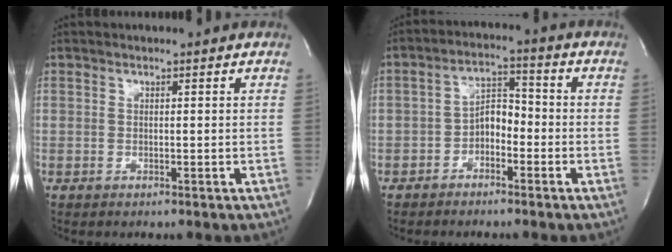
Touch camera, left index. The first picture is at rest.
{"total": 4.8, "force": [-2.2, 2.6, 3.4], "torque": [-0.061, 0.017, -0.044]}